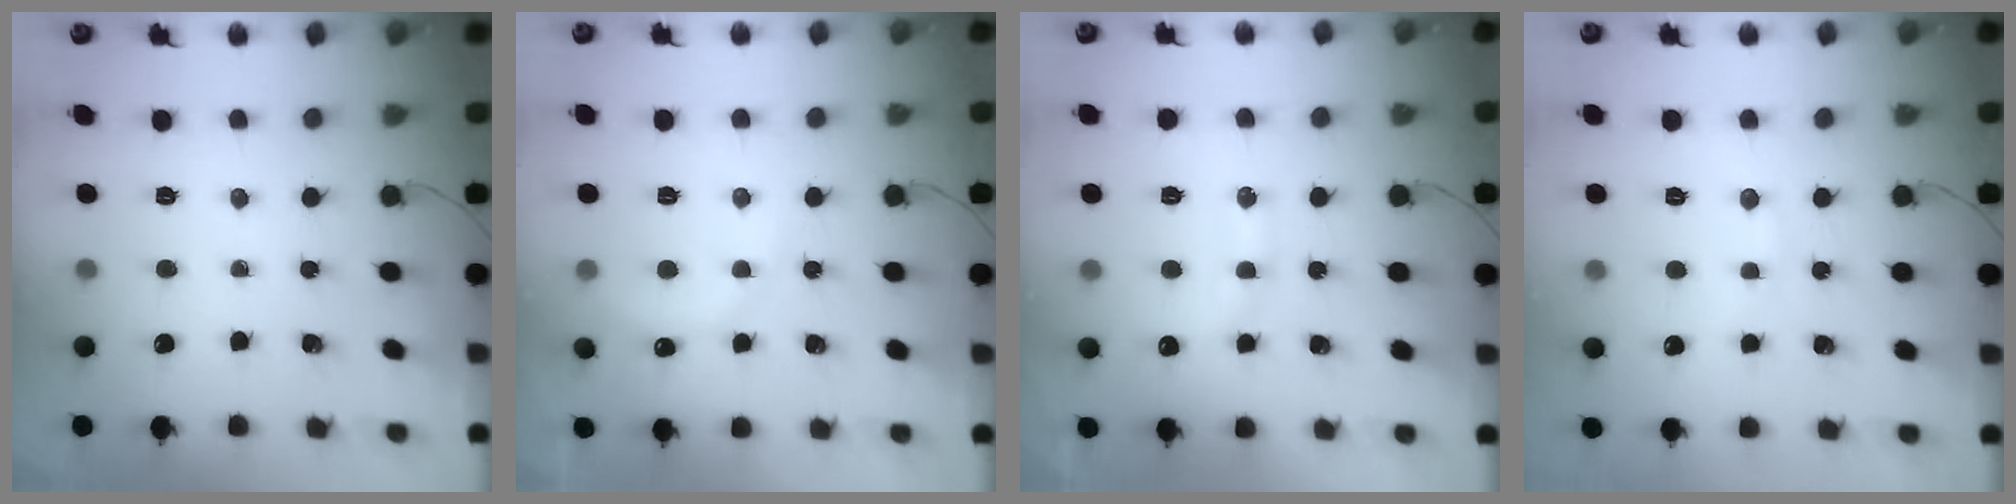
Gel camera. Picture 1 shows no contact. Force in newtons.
{"total": 7.6, "press": 7.5, "slide": 1.1}
{"total": 12.6, "press": 12.6, "slide": 1.0}
{"total": 4.5, "press": 4.3, "slide": 1.3}